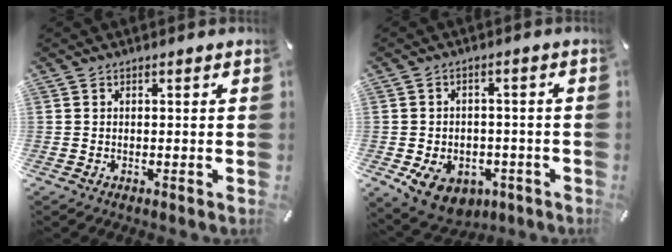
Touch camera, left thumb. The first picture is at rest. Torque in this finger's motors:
{"motor_torque": [0.32, 0.72, 0.64, 0.46, 0.05]}